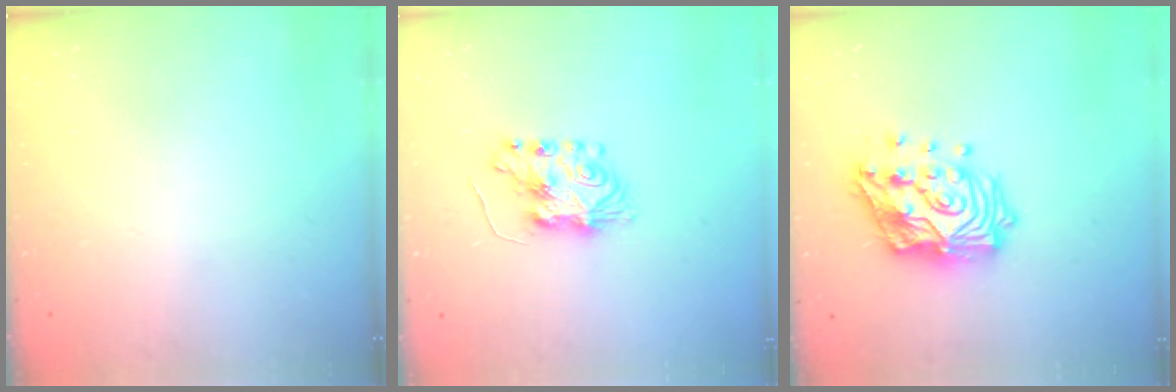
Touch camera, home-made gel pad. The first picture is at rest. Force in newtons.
{"total": 8.7, "press": 8.6, "slide": 0.9}
{"total": 17.5, "press": 17.3, "slide": 2.1}